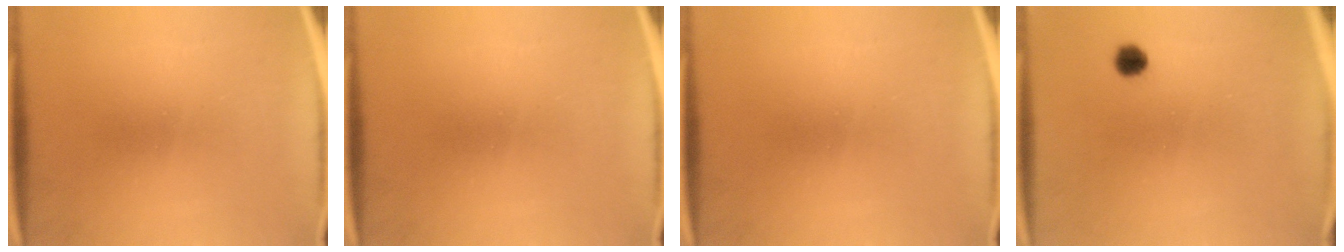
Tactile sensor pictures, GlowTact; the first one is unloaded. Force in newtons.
{"total": 0.0}
{"total": 0.0}
{"total": 2.3}